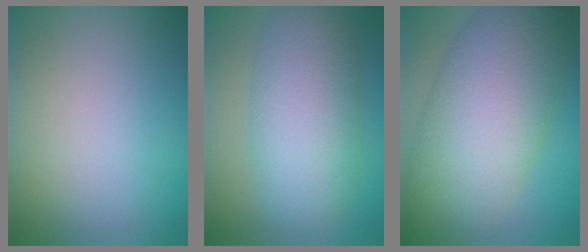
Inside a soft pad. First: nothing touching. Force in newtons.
{"total": 7.5, "press": 7.5, "slide": 0.3}
{"total": 12.3, "press": 12.3, "slide": 0.4}